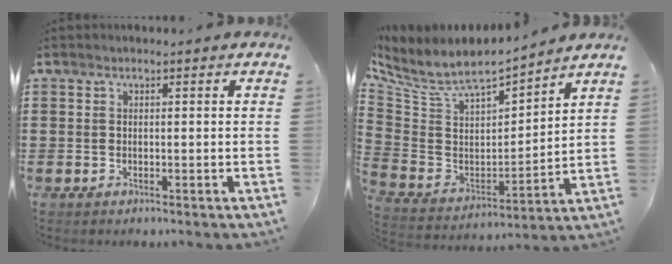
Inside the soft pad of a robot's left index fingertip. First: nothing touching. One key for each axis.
{"total": 6.3, "fx": 5.3, "fy": 1.9, "fz": 2.8, "tx": -0.085, "ty": -0.045, "tz": 0.085}